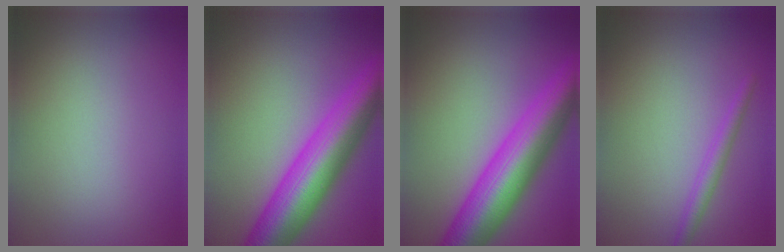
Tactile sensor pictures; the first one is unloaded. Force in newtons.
{"total": 10.1, "press": 10.1, "slide": 0.2}
{"total": 10.1, "press": 10.1, "slide": 0.2}
{"total": 1.8, "press": 1.8, "slide": 0.1}